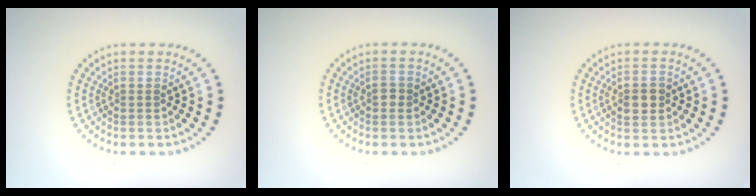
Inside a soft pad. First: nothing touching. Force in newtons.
{"total": 0.9, "press": 0.9, "slide": 0.2}
{"total": 2.3, "press": 2.3, "slide": 0.1}